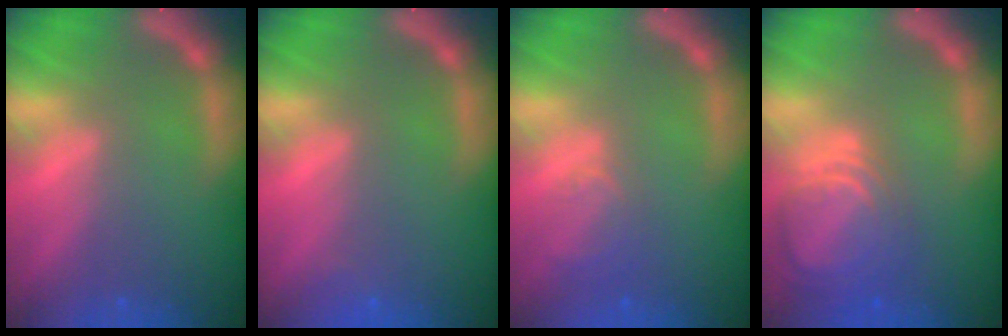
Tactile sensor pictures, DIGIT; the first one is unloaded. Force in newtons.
{"total": 0.9}
{"total": 2.5}
{"total": 7.5}